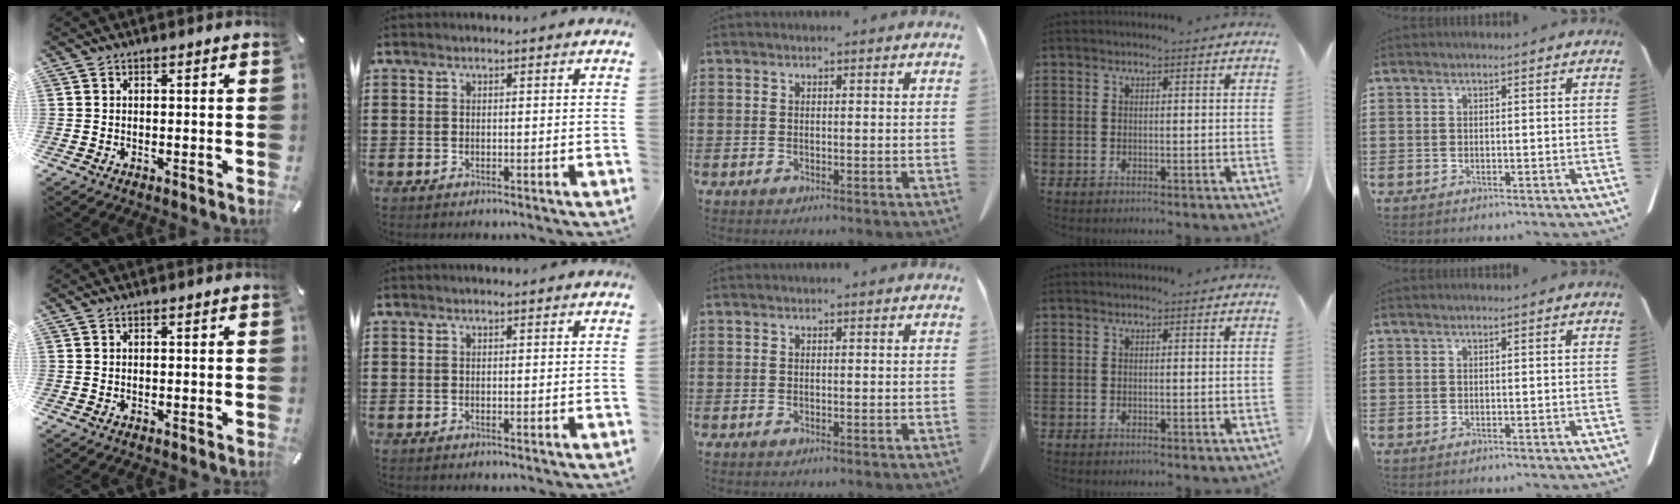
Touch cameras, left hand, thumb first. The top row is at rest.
{}